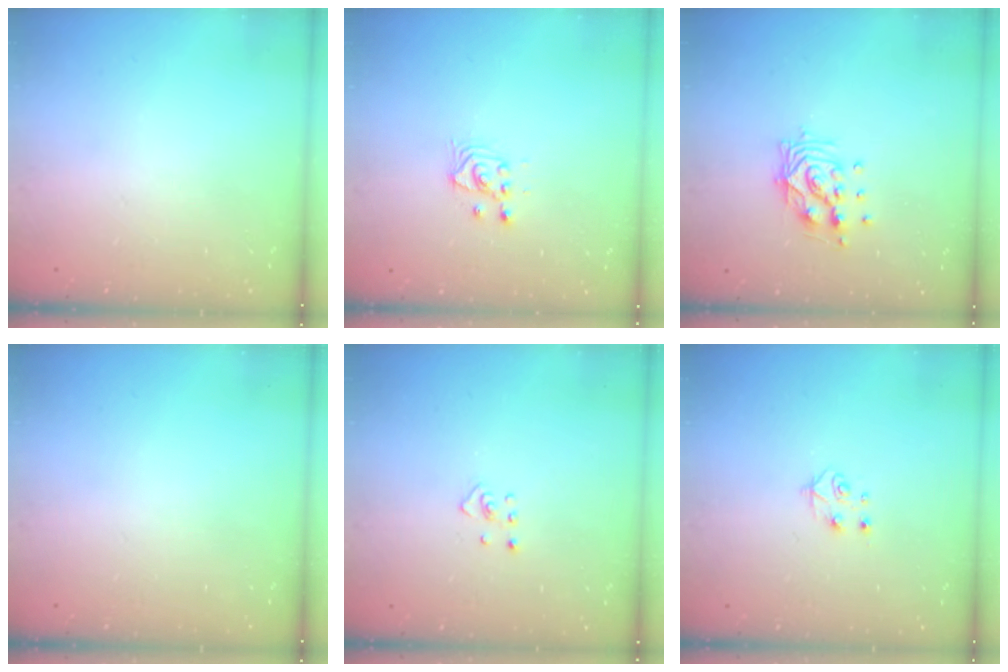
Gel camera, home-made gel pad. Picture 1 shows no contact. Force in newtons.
{"total": 3.8, "press": 3.8, "slide": 0.4}
{"total": 10.6, "press": 10.5, "slide": 0.8}
{"total": 0.0}
{"total": 2.4, "press": 2.3, "slide": 0.4}
{"total": 5.0, "press": 4.9, "slide": 0.5}